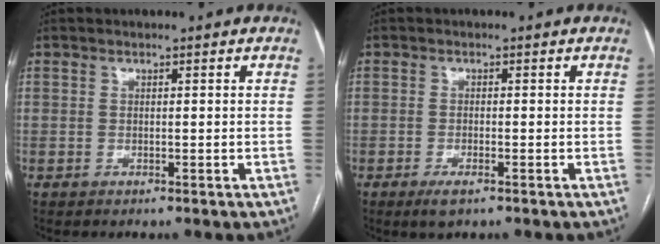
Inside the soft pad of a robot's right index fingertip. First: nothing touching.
{"total": 2.5, "force": [-1.5, 0.6, 1.9], "torque": [-0.038, -0.004, -0.025]}